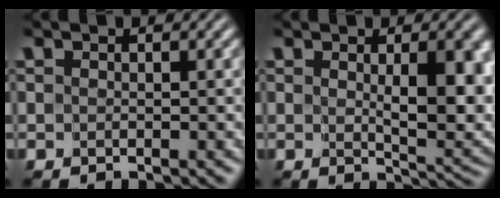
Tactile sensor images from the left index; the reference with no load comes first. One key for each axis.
{"total": 7.3, "fx": 1.2, "fy": 2.8, "fz": 6.7, "tx": -0.101, "ty": -0.011, "tz": 0.028}